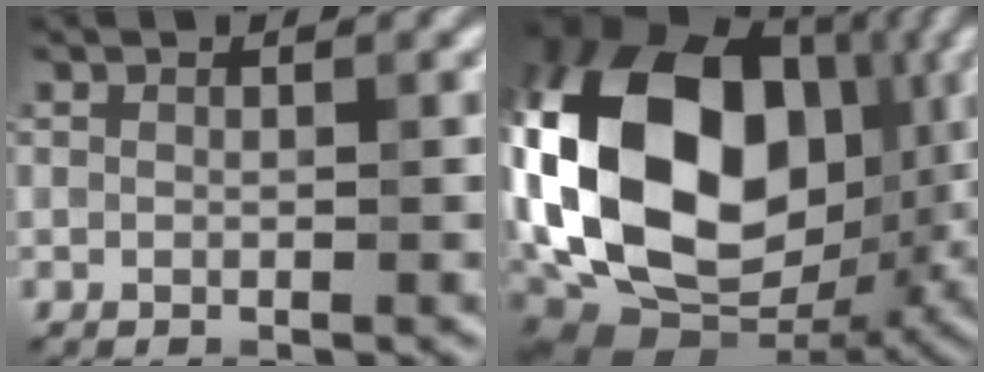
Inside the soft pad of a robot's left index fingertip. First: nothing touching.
{"total": 19.9, "force": [1.6, 13.7, 14.4], "torque": [-0.306, 0.007, 0.020]}